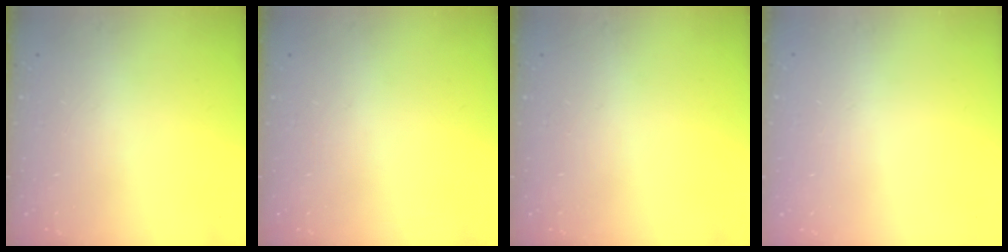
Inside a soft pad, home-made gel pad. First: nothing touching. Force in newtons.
{"total": 0.0}
{"total": 0.0}
{"total": 0.0}